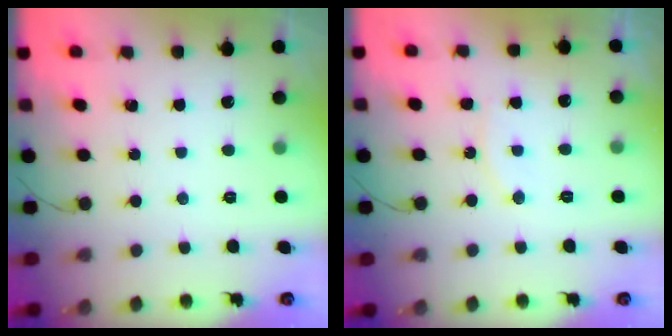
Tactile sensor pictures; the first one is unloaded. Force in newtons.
{"total": 6.9, "press": 6.9, "slide": 0.3}